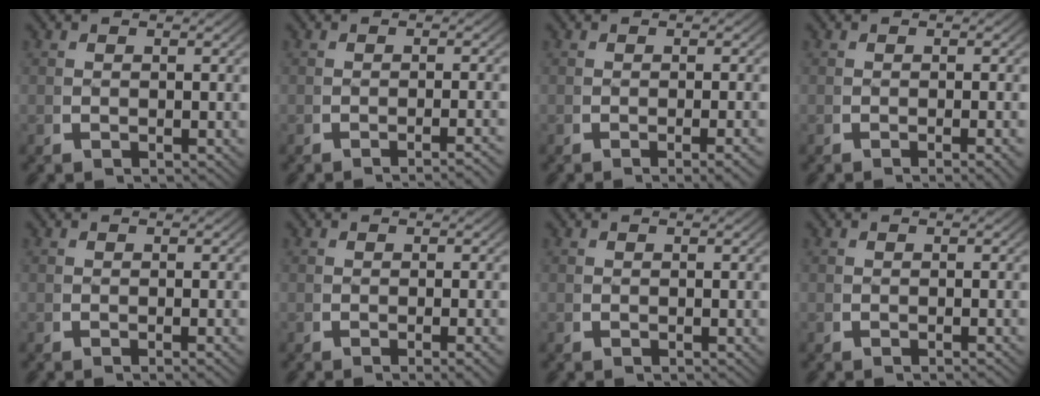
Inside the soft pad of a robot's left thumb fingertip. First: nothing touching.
{"total": 2.6, "force": [-2.1, -0.1, 1.6], "torque": [-0.019, 0.009, -0.035]}
{"total": 2.1, "force": [-1.0, 0.1, 1.8], "torque": [-0.030, 0.003, -0.017]}
{"total": 1.7, "force": [-0.8, 0.1, 1.5], "torque": [-0.024, 0.004, -0.015]}
{"total": 0.9, "force": [-0.4, 0.0, 0.8], "torque": [-0.012, 0.006, -0.008]}
{"total": 1.6, "force": [-0.7, 0.2, 1.5], "torque": [-0.024, 0.003, -0.012]}
{"total": 0.0}
{"total": 0.7, "force": [-0.5, 0.0, 0.5], "torque": [-0.006, 0.007, -0.010]}